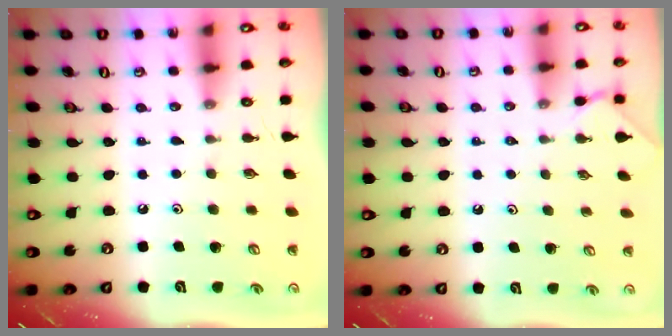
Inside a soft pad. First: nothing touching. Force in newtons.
{"total": 1.4, "press": 1.4, "slide": 0.2}